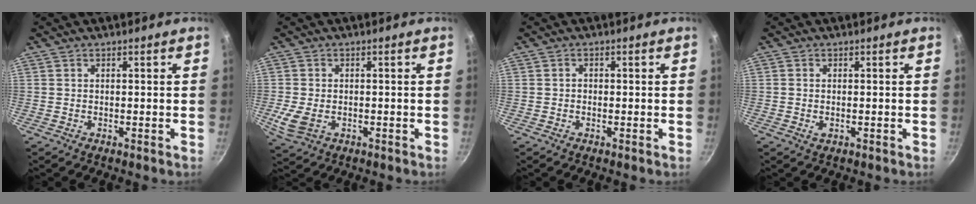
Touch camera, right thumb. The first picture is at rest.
{"total": 5.4, "force": [-1.1, 3.7, 3.8], "torque": [-0.081, -0.008, -0.017]}
{"total": 0.8, "force": [-0.2, 0.7, 0.4], "torque": [-0.005, 0.003, -0.004]}
{"total": 1.2, "force": [-0.2, 0.7, 1.0], "torque": [-0.019, -0.001, -0.004]}